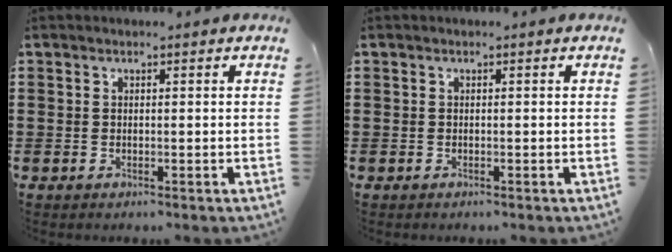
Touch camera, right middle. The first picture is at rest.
{"total": 0.0}